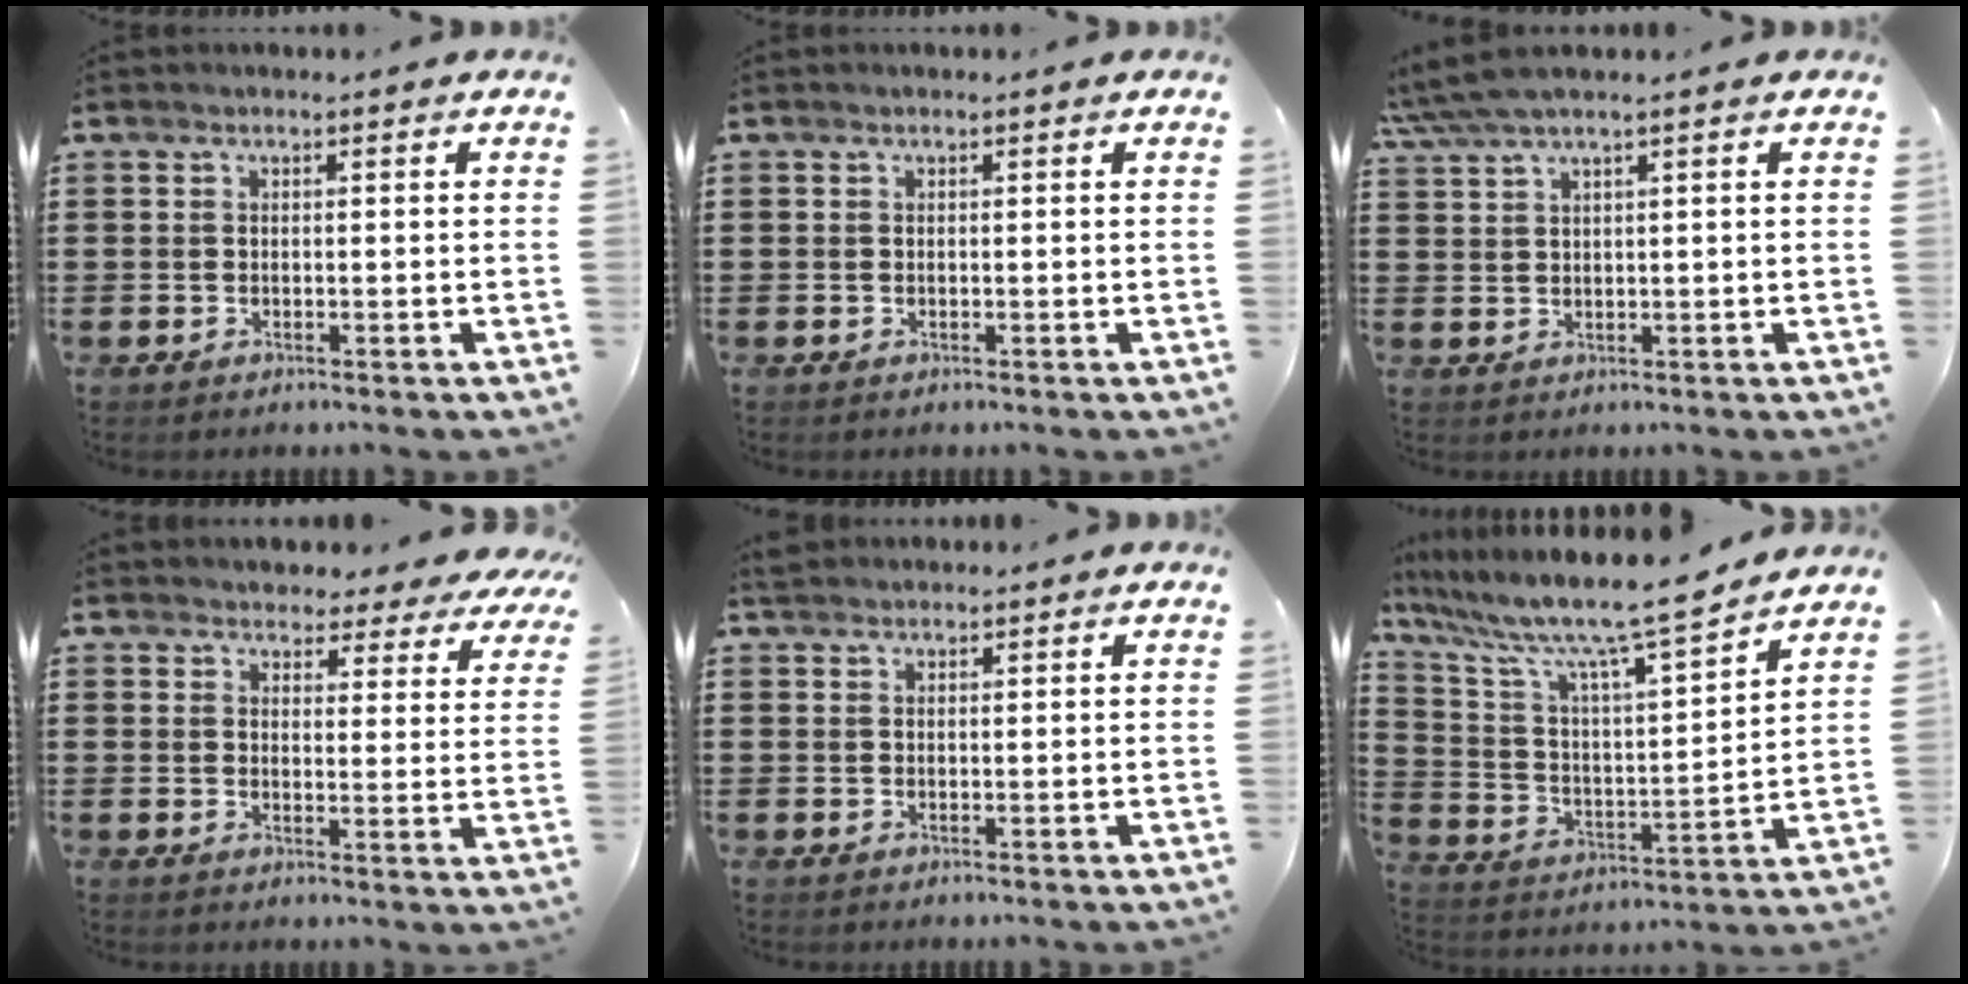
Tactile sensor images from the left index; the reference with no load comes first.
{"total": 0.0}
{"total": 2.9, "force": [2.0, 0.0, 2.0], "torque": [-0.045, 0.001, 0.037]}
{"total": 3.8, "force": [3.7, 0.7, 0.2], "torque": [-0.016, -0.018, 0.065]}
{"total": 1.6, "force": [1.6, 0.4, 0.3], "torque": [-0.009, 0.002, 0.031]}
{"total": 10.9, "force": [9.1, 0.6, 6.0], "torque": [-0.143, -0.066, 0.145]}